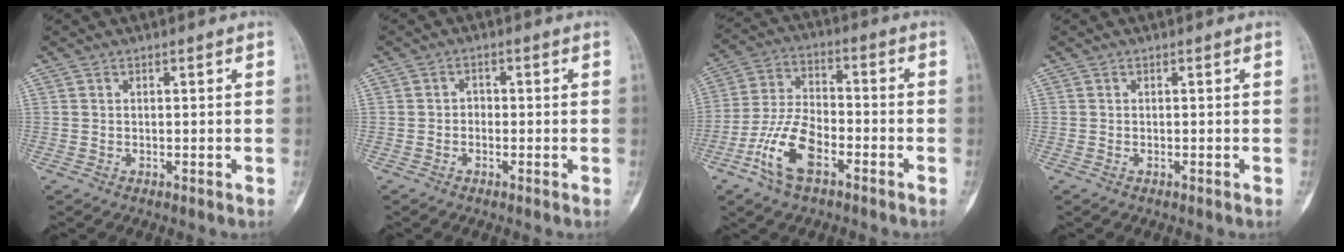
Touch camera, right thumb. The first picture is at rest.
{"total": 1.6, "force": [-0.6, 1.3, 0.7], "torque": [0.004, 0.009, -0.017]}
{"total": 11.7, "force": [-5.6, 5.7, 8.6], "torque": [-0.177, 0.029, -0.109]}
{"total": 0.0}